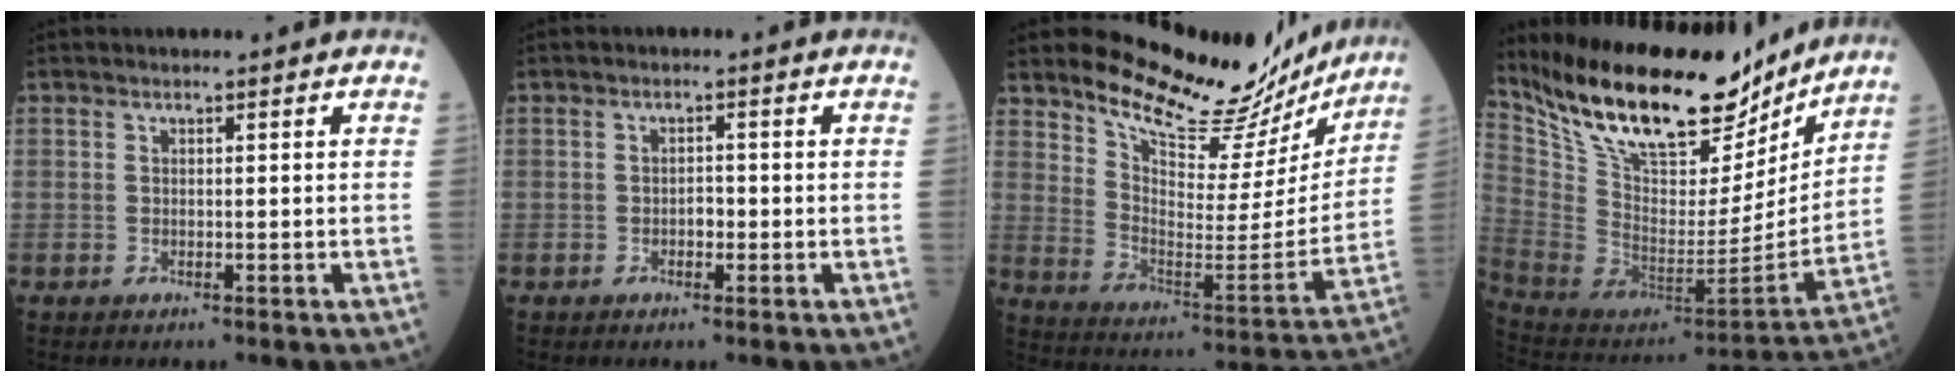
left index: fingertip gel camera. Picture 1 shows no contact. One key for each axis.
{"total": 1.5, "fx": -0.7, "fy": 0.9, "fz": 1.0, "tx": -0.012, "ty": 0.003, "tz": -0.014}
{"total": 20.1, "fx": 18.4, "fy": 5.3, "fz": 6.2, "tx": -0.091, "ty": -0.055, "tz": 0.255}
{"total": 24.5, "fx": 20.0, "fy": 7.7, "fz": 12.0, "tx": -0.216, "ty": -0.018, "tz": 0.332}